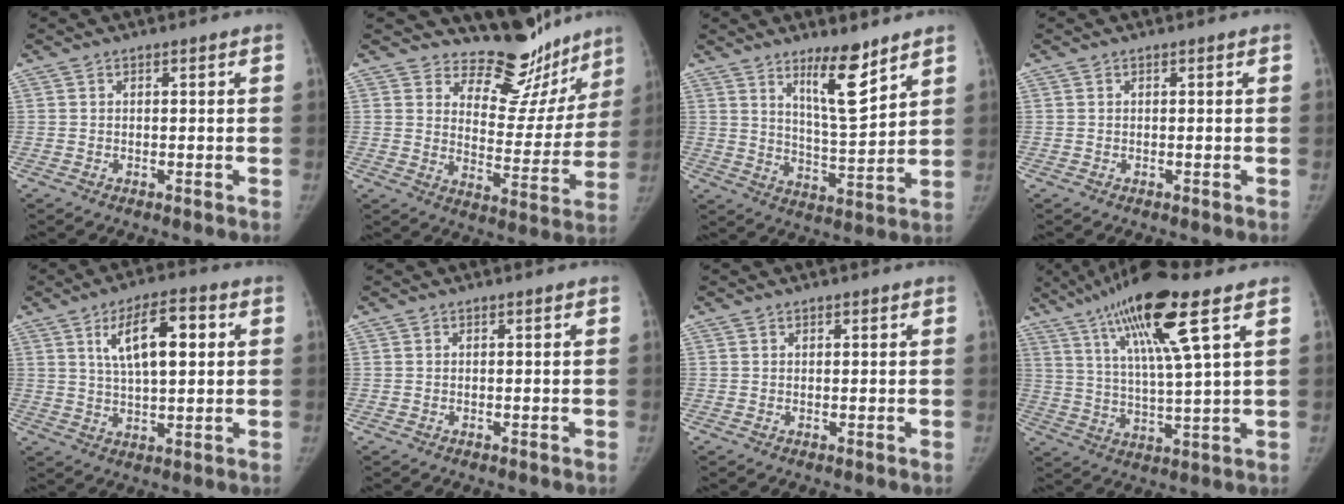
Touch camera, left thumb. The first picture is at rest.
{"total": 15.0, "force": [13.2, 6.5, 2.9], "torque": [0.023, -0.119, 0.175]}
{"total": 10.3, "force": [7.0, 2.1, 7.3], "torque": [-0.108, -0.064, 0.123]}
{"total": 0.0}
{"total": 11.3, "force": [3.5, 4.5, 9.8], "torque": [-0.149, -0.002, 0.059]}
{"total": 0.0}
{"total": 0.6, "force": [0.4, 0.4, 0.3], "torque": [-0.001, -0.002, 0.004]}
{"total": 17.4, "force": [9.1, 1.9, 14.7], "torque": [-0.266, -0.022, 0.161]}